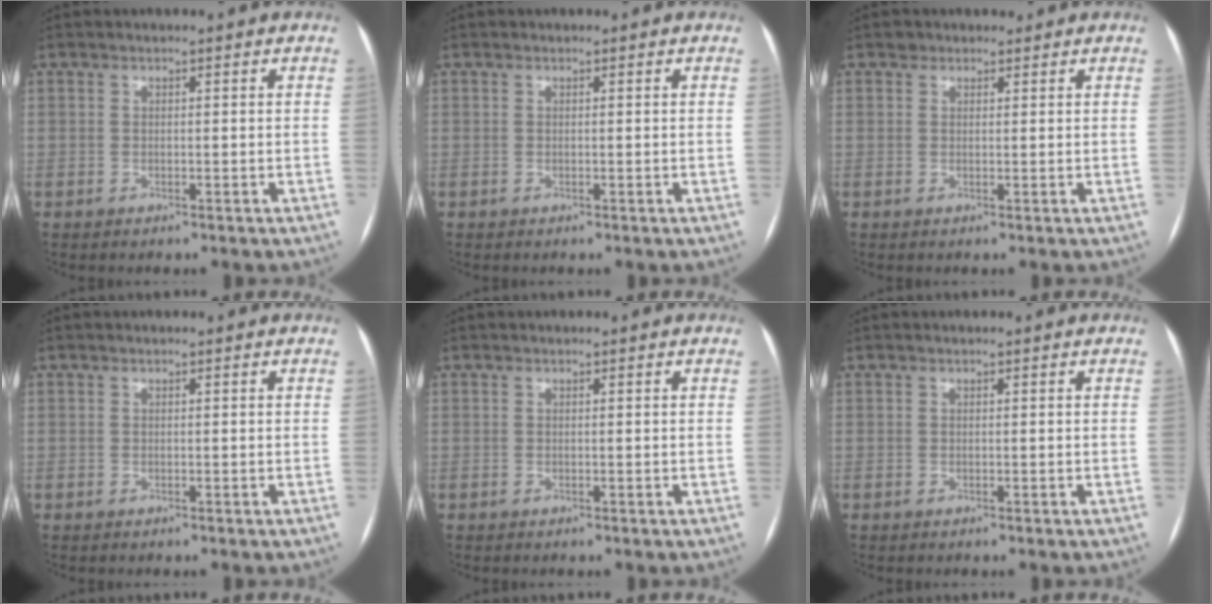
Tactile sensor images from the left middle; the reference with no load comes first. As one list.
[{"total": 0.0}, {"total": 1.4, "force": [1.0, 1.0, -0.1], "torque": [0.006, 0.011, 0.012]}, {"total": 0.0}, {"total": 0.0}, {"total": 0.0}]